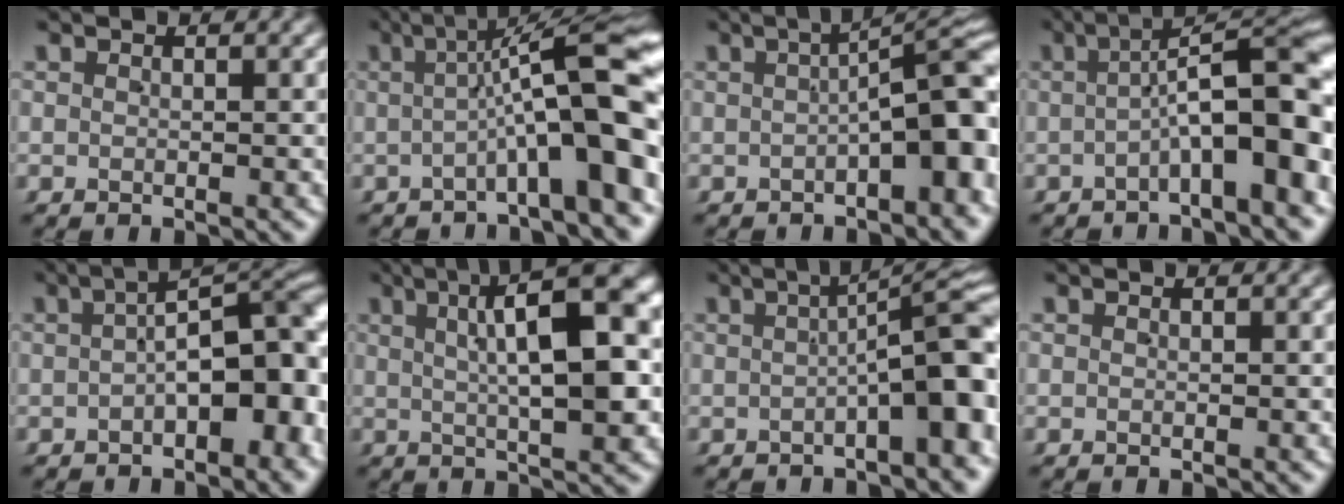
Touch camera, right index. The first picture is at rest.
{"total": 9.4, "force": [0.0, 1.8, 9.3], "torque": [-0.106, 0.019, -0.002]}
{"total": 6.9, "force": [-1.3, 2.1, 6.4], "torque": [-0.075, 0.008, -0.014]}
{"total": 8.7, "force": [-0.6, 2.2, 8.4], "torque": [-0.092, 0.014, -0.011]}
{"total": 8.9, "force": [-0.7, 4.3, 7.8], "torque": [-0.090, -0.007, -0.004]}
{"total": 11.4, "force": [3.5, 2.9, 10.4], "torque": [-0.129, 0.039, 0.044]}
{"total": 6.7, "force": [-1.1, 1.0, 6.6], "torque": [-0.068, 0.015, -0.014]}
{"total": 0.0}